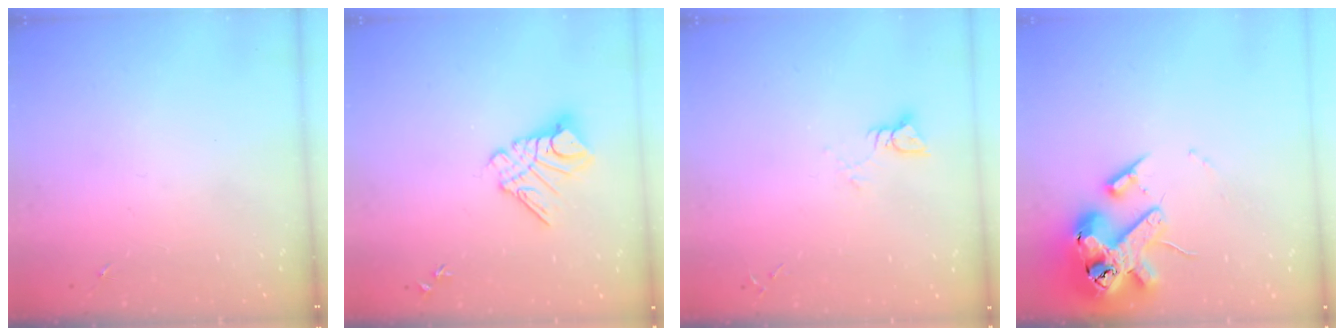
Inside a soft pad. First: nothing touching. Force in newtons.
{"total": 11.6, "press": 11.6, "slide": 1.2}
{"total": 3.6, "press": 3.6, "slide": 0.4}
{"total": 18.6, "press": 18.4, "slide": 2.8}